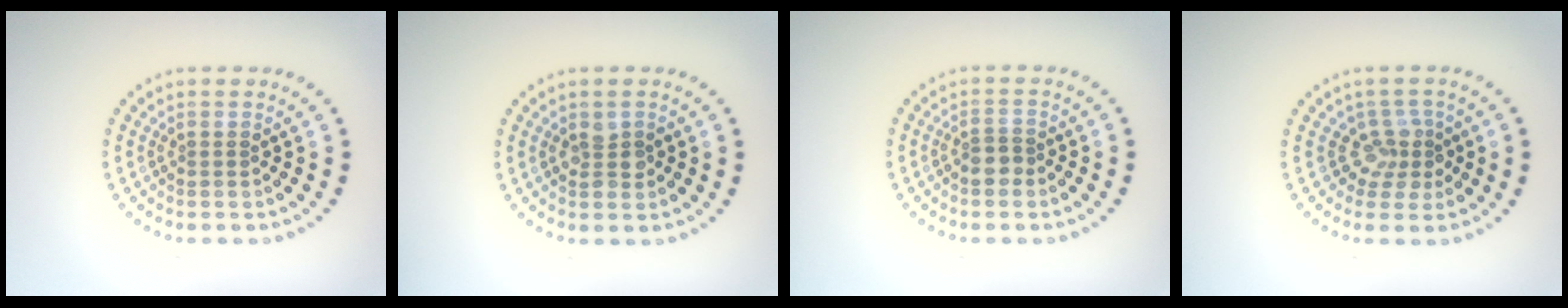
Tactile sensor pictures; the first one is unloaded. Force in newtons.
{"total": 1.7, "press": 1.7, "slide": 0.2}
{"total": 1.7, "press": 1.5, "slide": 0.8}
{"total": 2.7, "press": 2.0, "slide": 1.8}